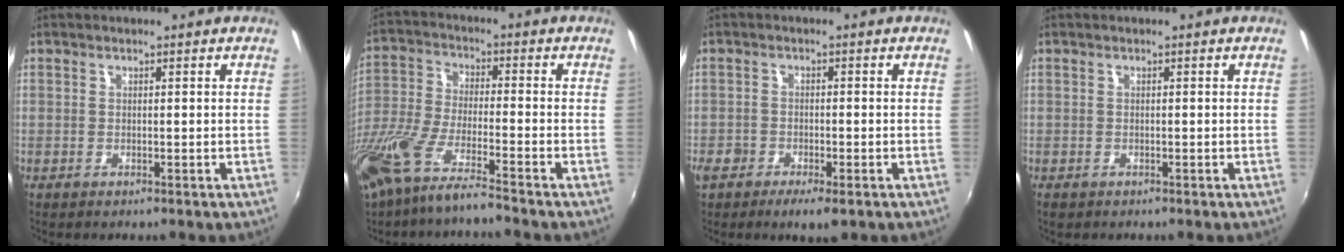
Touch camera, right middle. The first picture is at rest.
{"total": 12.7, "force": [-9.6, 1.1, 8.2], "torque": [-0.175, -0.034, -0.182]}
{"total": 5.6, "force": [-3.7, 2.4, 3.5], "torque": [-0.087, -0.020, -0.068]}
{"total": 0.9, "force": [-0.6, 0.6, 0.3], "torque": [-0.008, -0.002, -0.009]}